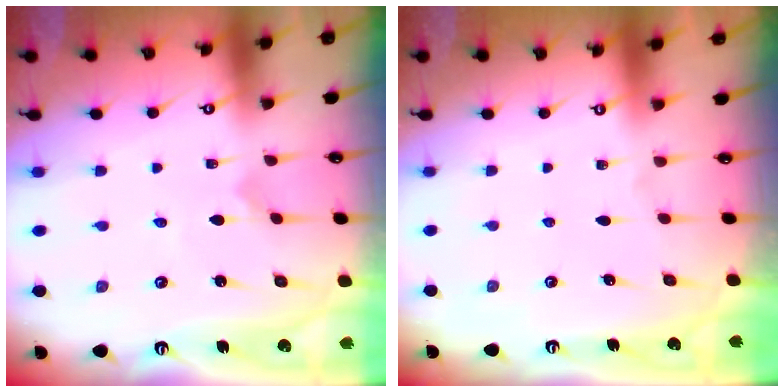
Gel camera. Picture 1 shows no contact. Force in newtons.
{"total": 0.0}